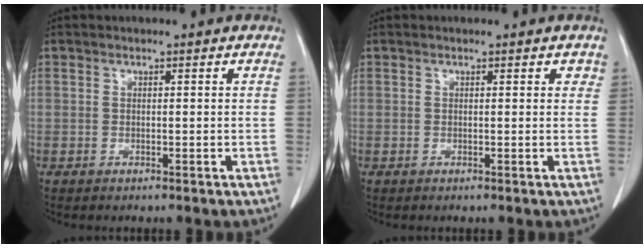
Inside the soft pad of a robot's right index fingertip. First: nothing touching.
{"total": 1.2, "force": [0.7, 0.6, 0.8], "torque": [-0.004, 0.001, 0.005]}